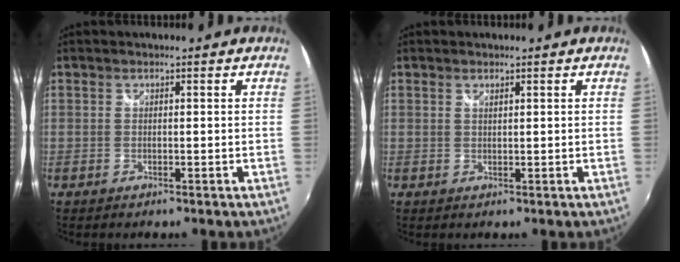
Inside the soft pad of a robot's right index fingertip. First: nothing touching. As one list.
[{"total": 0.6, "force": [0.5, 0.1, 0.3], "torque": [-0.004, 0.000, 0.009]}]